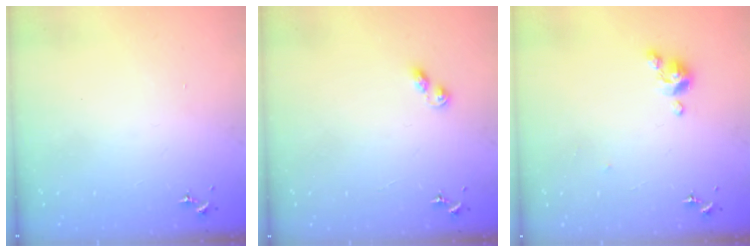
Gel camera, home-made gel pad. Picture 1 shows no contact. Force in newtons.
{"total": 3.2, "press": 3.2, "slide": 0.4}
{"total": 5.3, "press": 5.3, "slide": 0.4}